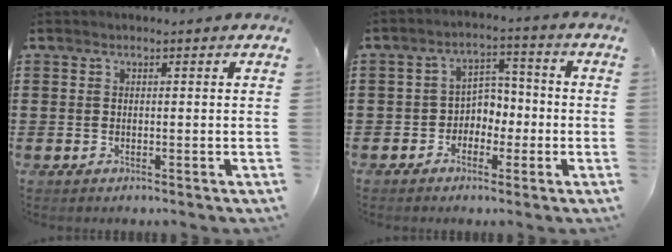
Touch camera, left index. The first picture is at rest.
{"total": 4.1, "force": [-1.8, 3.4, 1.5], "torque": [-0.041, 0.013, -0.041]}